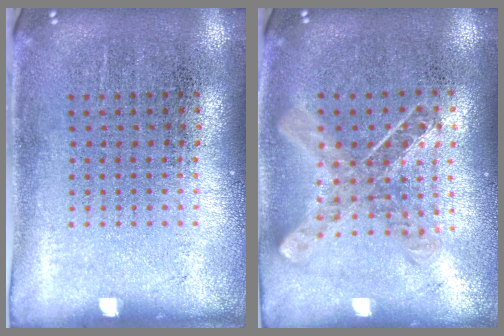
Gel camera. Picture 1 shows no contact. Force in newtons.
{"total": 1.0, "press": 1.0, "slide": 0.1}